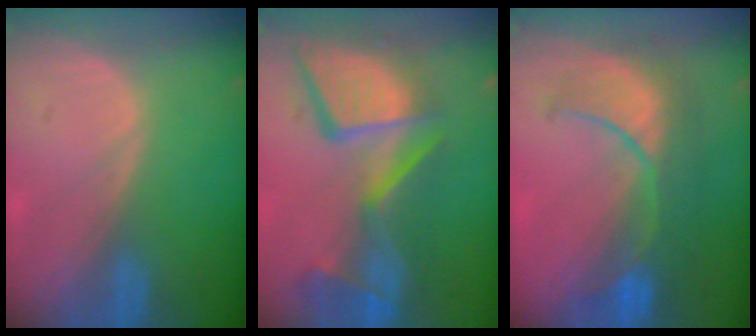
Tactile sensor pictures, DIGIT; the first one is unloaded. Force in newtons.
{"total": 13.8, "press": 11.2, "slide": 8.1}
{"total": 8.7, "press": 8.6, "slide": 1.5}